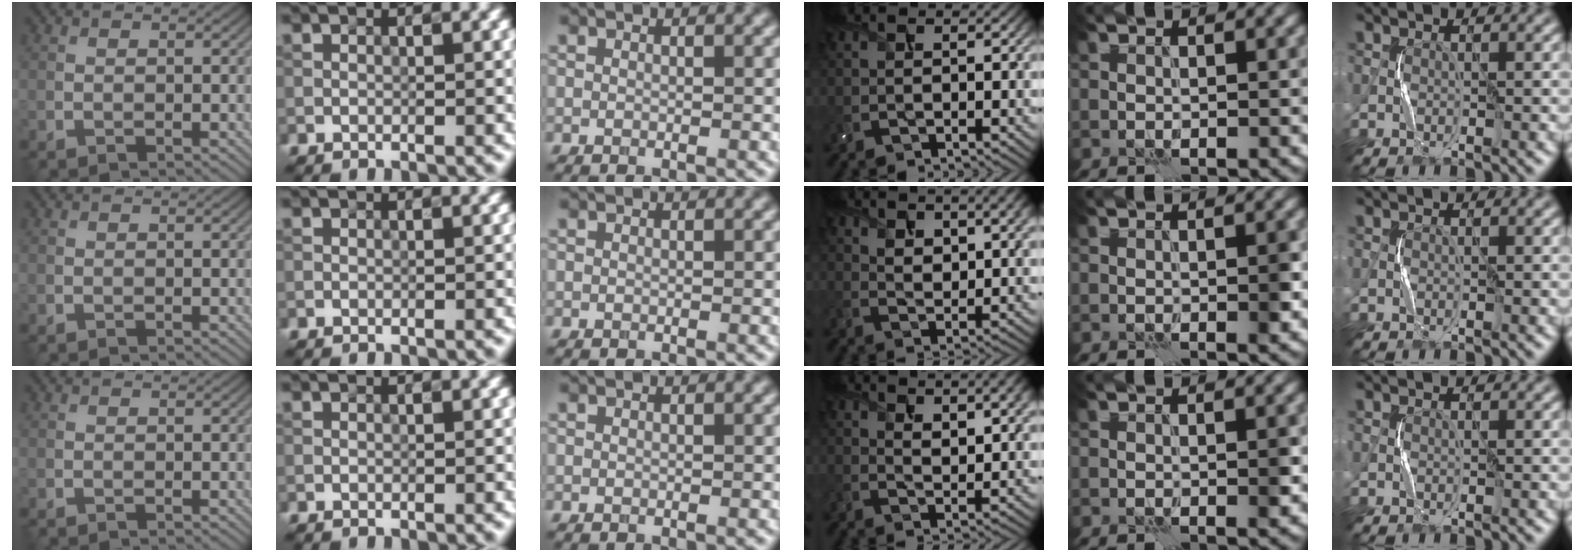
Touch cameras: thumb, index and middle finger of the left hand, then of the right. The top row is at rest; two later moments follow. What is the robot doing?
{"motion": "squeeze", "object": "air blower"}